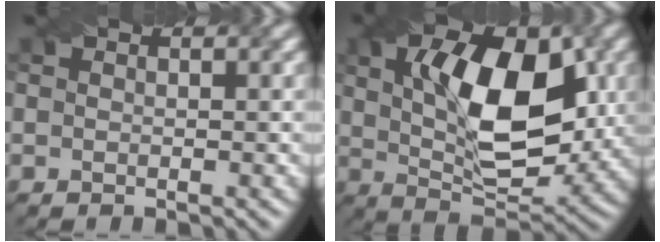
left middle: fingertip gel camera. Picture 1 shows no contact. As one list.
[{"total": 10.6, "force": [2.2, 5.1, 9.0], "torque": [-0.146, 0.004, 0.036]}]